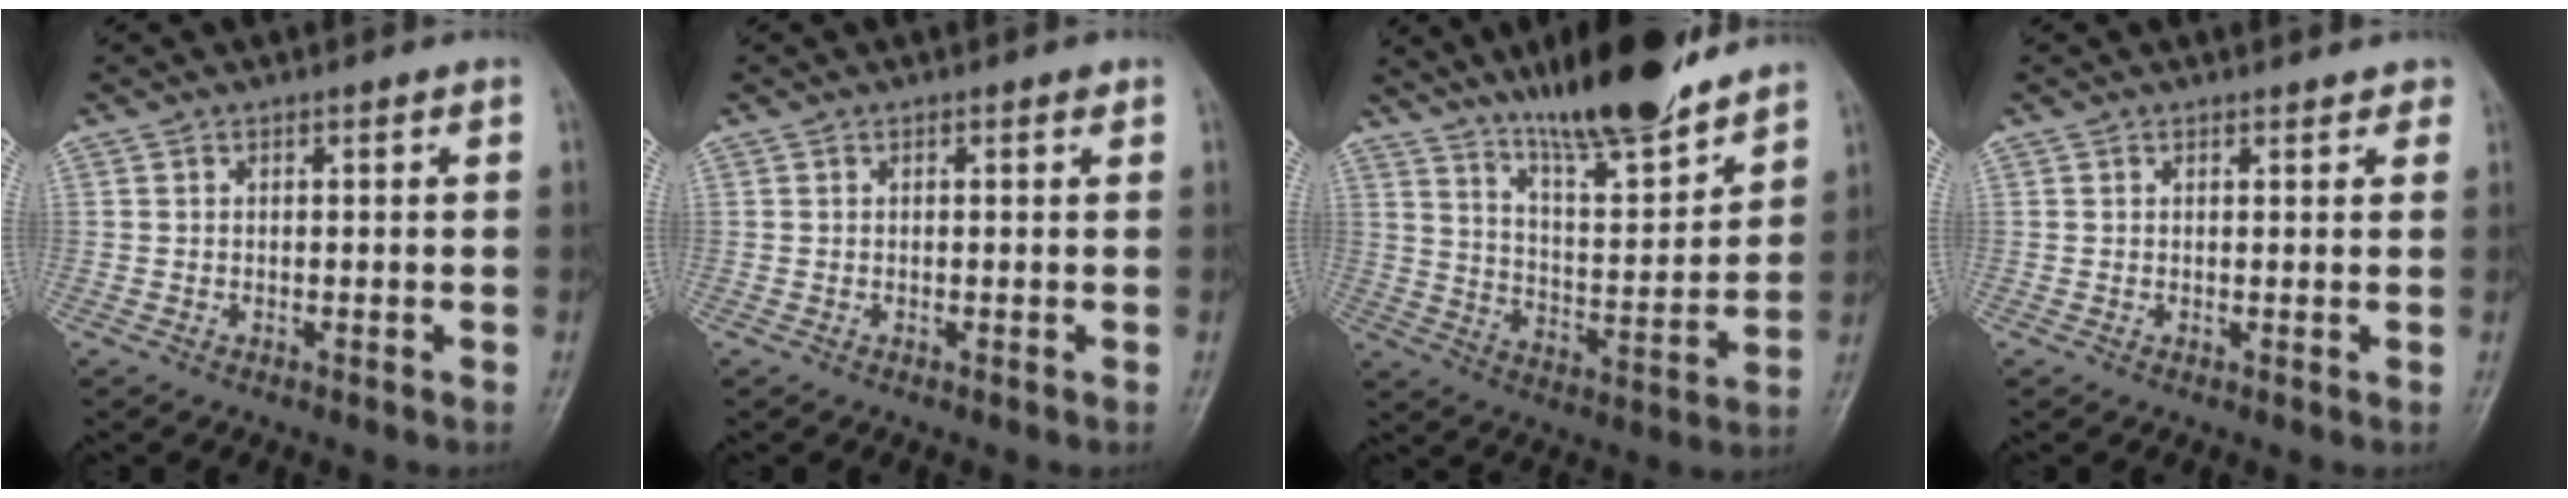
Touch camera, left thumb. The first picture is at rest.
{"total": 0.6, "force": [0.4, 0.2, 0.4], "torque": [-0.006, -0.002, 0.003]}
{"total": 17.2, "force": [13.8, 3.1, 9.8], "torque": [-0.133, -0.081, 0.234]}
{"total": 1.7, "force": [1.4, 0.7, 0.6], "torque": [0.005, -0.003, 0.012]}